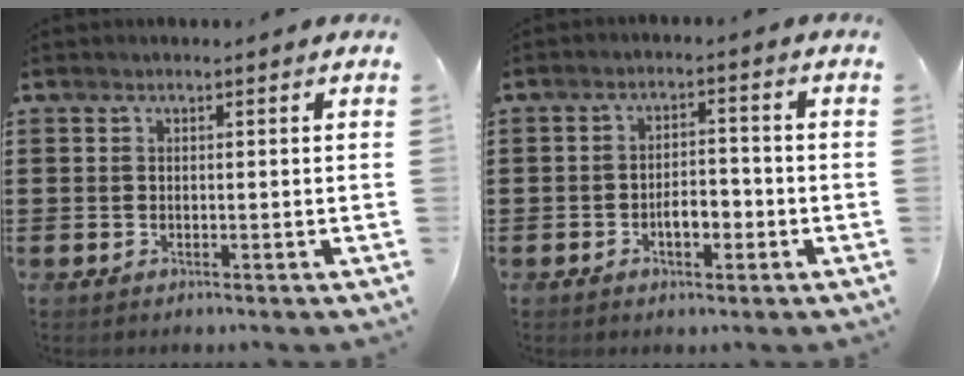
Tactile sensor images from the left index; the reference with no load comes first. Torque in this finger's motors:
{"motor_torque": [0.28, 0.22, 0.13, 0.07]}